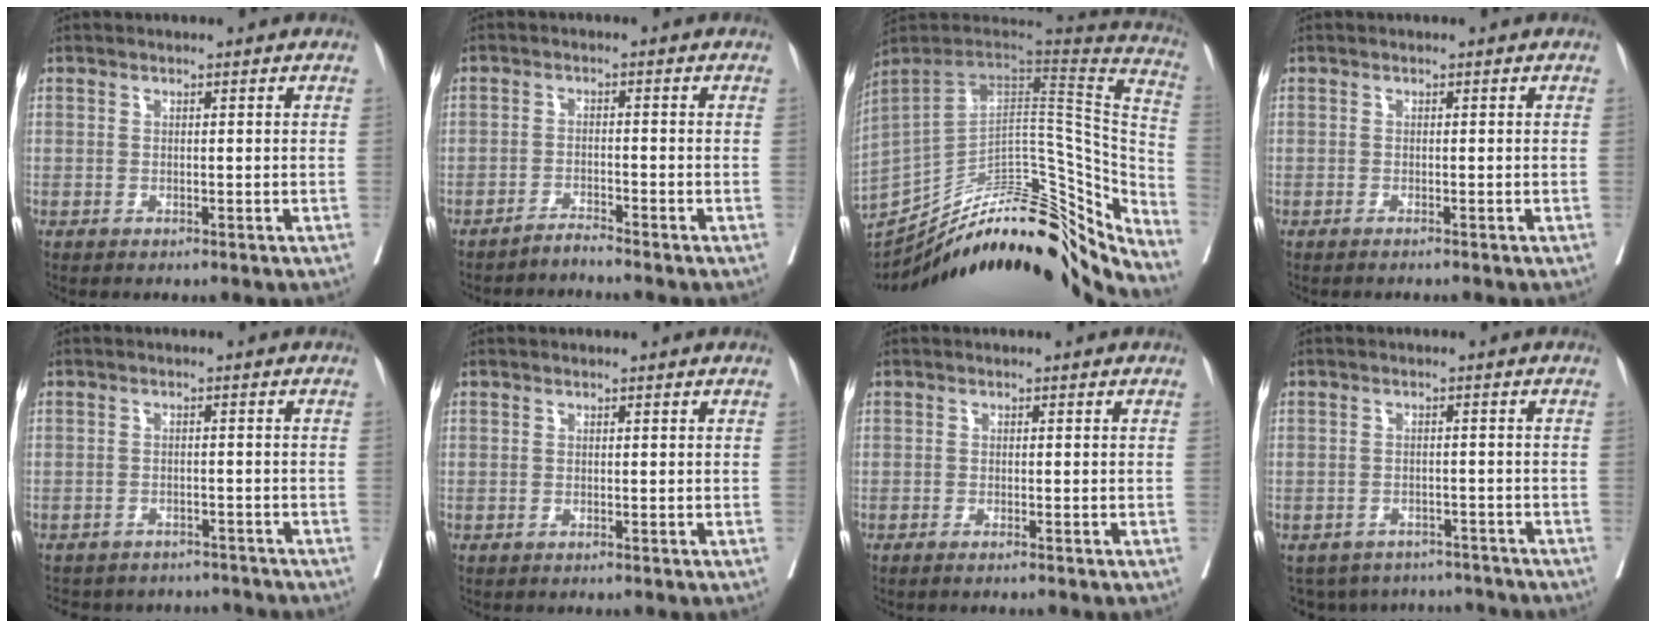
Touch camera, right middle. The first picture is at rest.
{"total": 2.0, "force": [-2.0, -0.5, 0.1], "torque": [0.001, -0.008, -0.038]}
{"total": 34.8, "force": [-27.3, 10.0, 19.1], "torque": [-0.265, -0.004, -0.391]}
{"total": 1.7, "force": [-1.5, -0.1, 0.8], "torque": [-0.012, -0.002, -0.019]}
{"total": 11.4, "force": [-10.5, 4.2, 2.1], "torque": [-0.044, 0.015, -0.124]}
{"total": 0.0}
{"total": 2.3, "force": [-2.0, -0.3, 1.2], "torque": [-0.014, 0.000, -0.026]}
{"total": 11.3, "force": [-10.4, 4.1, 1.4], "torque": [-0.027, 0.020, -0.126]}